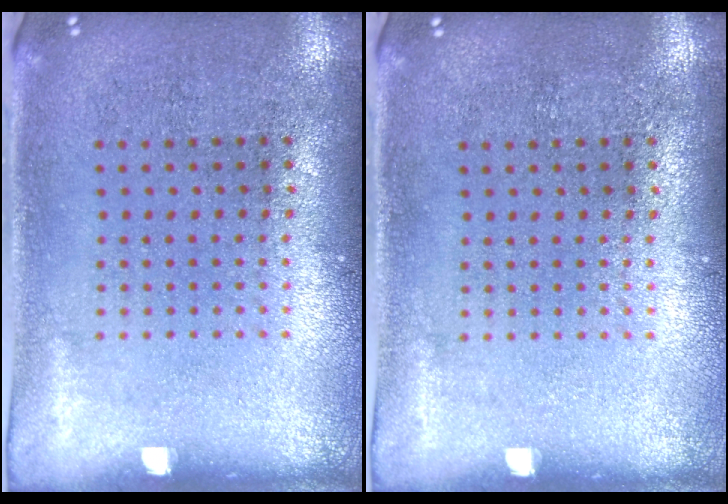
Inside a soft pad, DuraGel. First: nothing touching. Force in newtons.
{"total": 0.0}